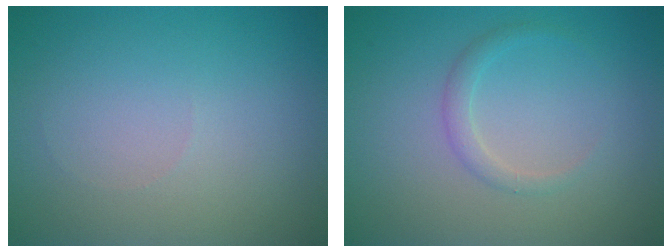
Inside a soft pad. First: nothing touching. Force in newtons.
{"total": 1.3, "press": 1.3, "slide": 0.0}